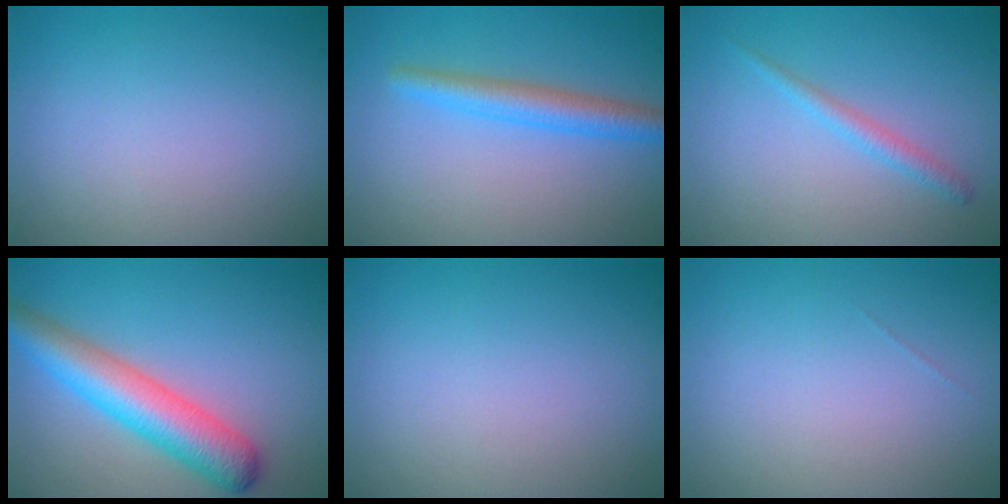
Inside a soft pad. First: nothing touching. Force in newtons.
{"total": 3.2, "press": 3.2, "slide": 0.1}
{"total": 1.4, "press": 1.4, "slide": 0.1}
{"total": 6.3, "press": 6.3, "slide": 0.2}
{"total": 0.0}
{"total": 0.0}